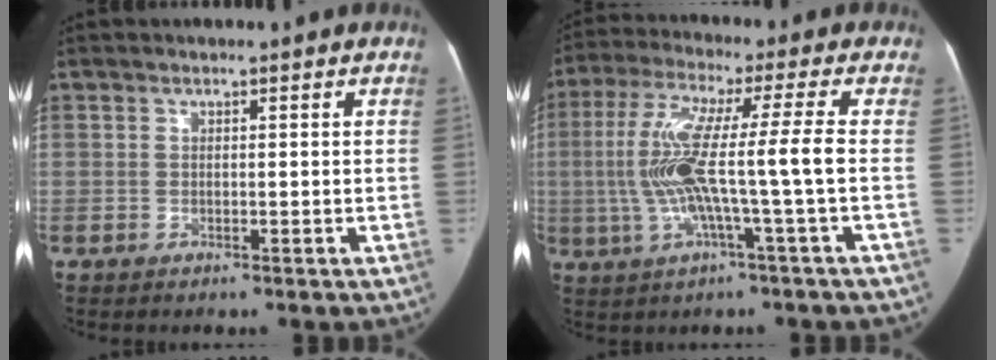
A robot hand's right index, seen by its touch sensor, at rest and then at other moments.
{"total": 12.2, "force": [-1.3, -1.0, 12.1], "torque": [-0.243, 0.013, -0.028]}